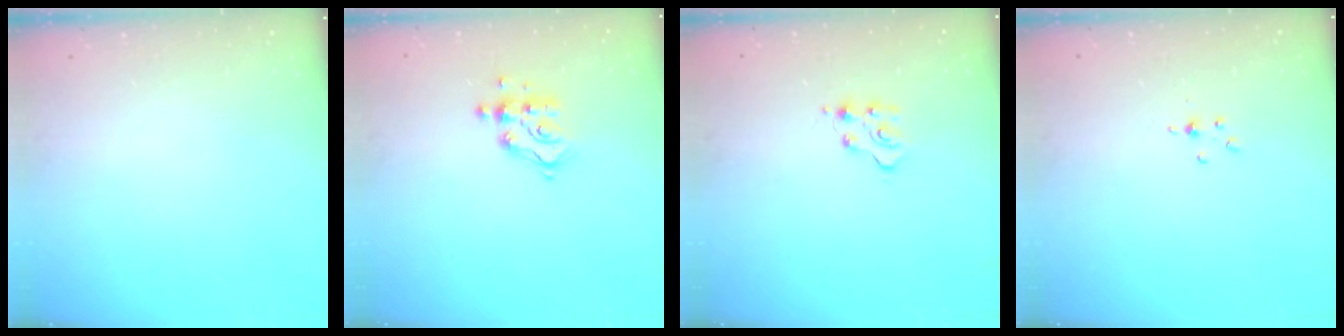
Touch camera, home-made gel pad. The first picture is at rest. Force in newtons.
{"total": 9.4, "press": 9.4, "slide": 0.6}
{"total": 5.3, "press": 5.3, "slide": 0.6}
{"total": 2.9, "press": 2.9, "slide": 0.4}